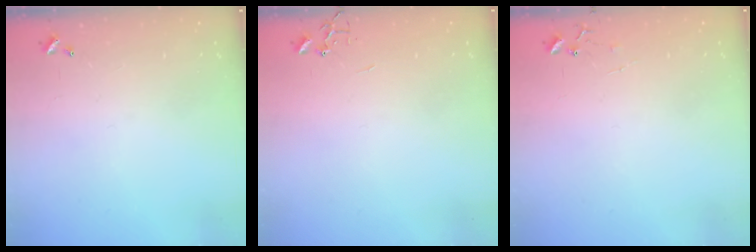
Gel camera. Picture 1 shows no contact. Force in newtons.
{"total": 0.0}
{"total": 6.9, "press": 6.9, "slide": 0.4}